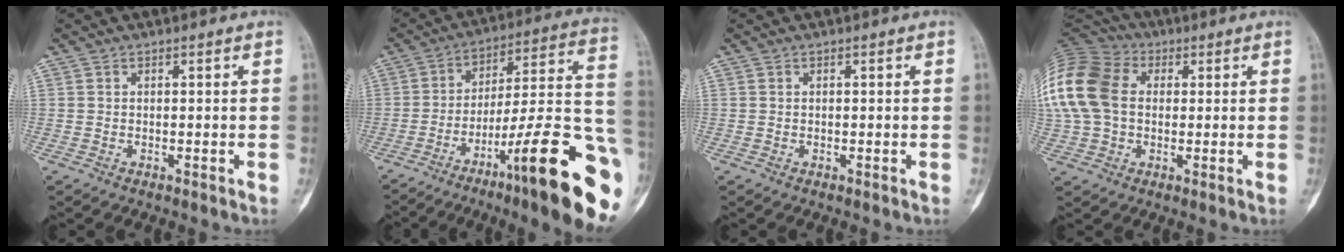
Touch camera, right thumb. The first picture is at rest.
{"total": 24.4, "force": [-11.5, 3.5, 21.2], "torque": [-0.245, 0.066, -0.172]}
{"total": 0.0}
{"total": 20.9, "force": [3.3, 15.3, 13.9], "torque": [-0.328, 0.044, 0.061]}